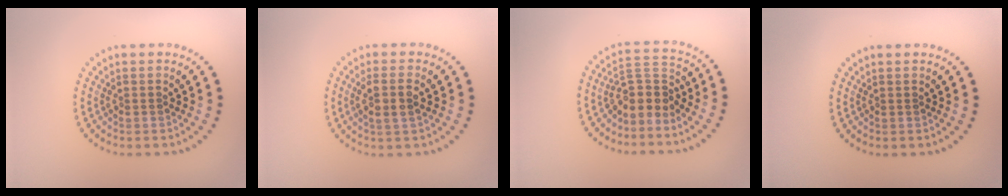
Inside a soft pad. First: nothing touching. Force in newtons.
{"total": 2.5, "press": 2.2, "slide": 1.2}
{"total": 3.3, "press": 2.5, "slide": 2.1}
{"total": 0.0}